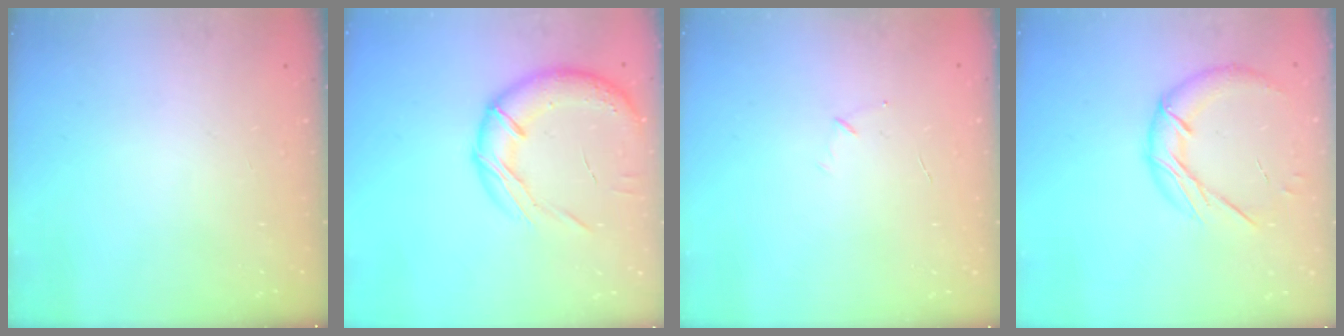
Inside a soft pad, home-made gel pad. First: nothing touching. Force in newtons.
{"total": 17.2, "press": 16.9, "slide": 3.1}
{"total": 3.6, "press": 3.5, "slide": 0.9}
{"total": 13.0, "press": 12.9, "slide": 1.2}